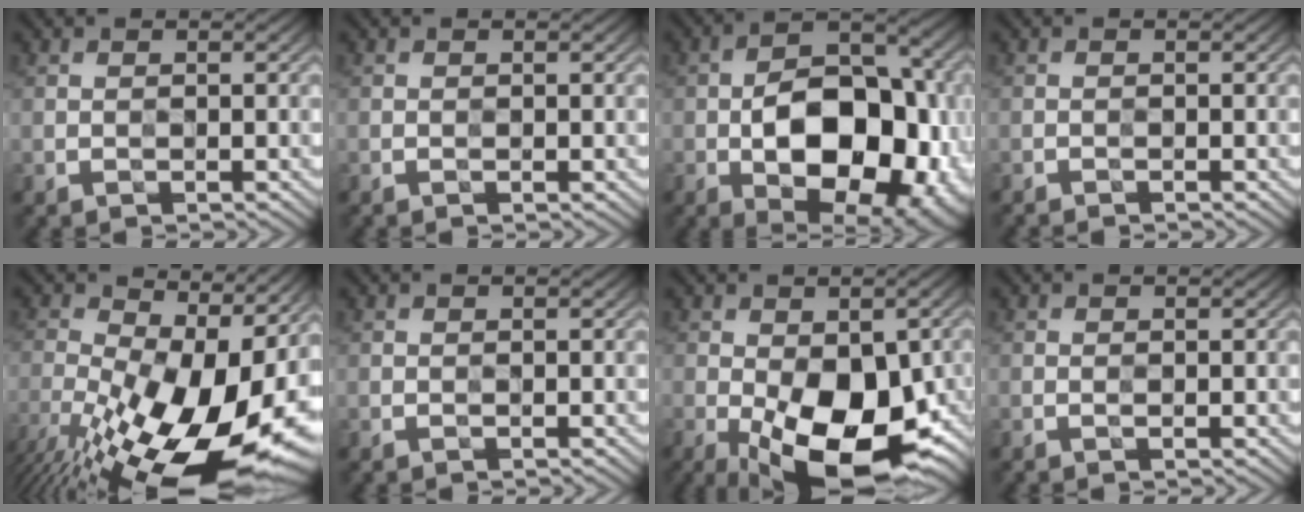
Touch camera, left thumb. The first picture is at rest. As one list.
[{"total": 0.0}, {"total": 16.6, "force": [-4.3, 9.6, 12.9], "torque": [-0.167, -0.016, -0.060]}, {"total": 1.1, "force": [-1.0, -0.4, -0.2], "torque": [0.000, 0.002, -0.017]}, {"total": 16.5, "force": [-2.6, 8.2, 14.1], "torque": [-0.242, -0.005, -0.041]}, {"total": 0.0}, {"total": 15.5, "force": [-5.0, 7.4, 12.6], "torque": [-0.205, -0.026, -0.069]}, {"total": 0.0}]